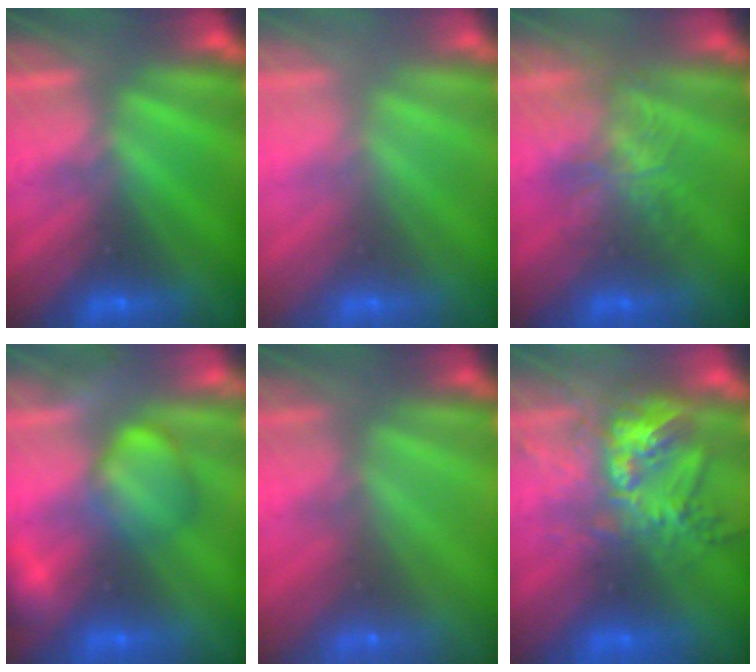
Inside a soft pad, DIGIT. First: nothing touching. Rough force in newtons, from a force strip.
{"total": 2.9}
{"total": 4.5}
{"total": 2.4}
{"total": 8.3}
{"total": 8.0}